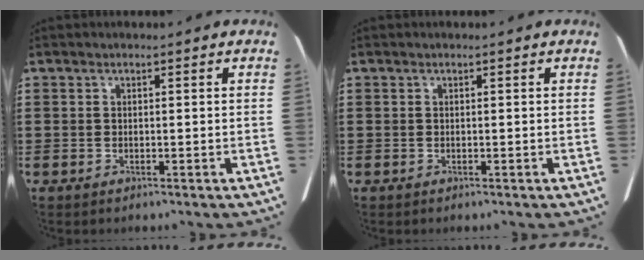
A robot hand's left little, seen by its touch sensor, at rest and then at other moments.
{"total": 0.0}